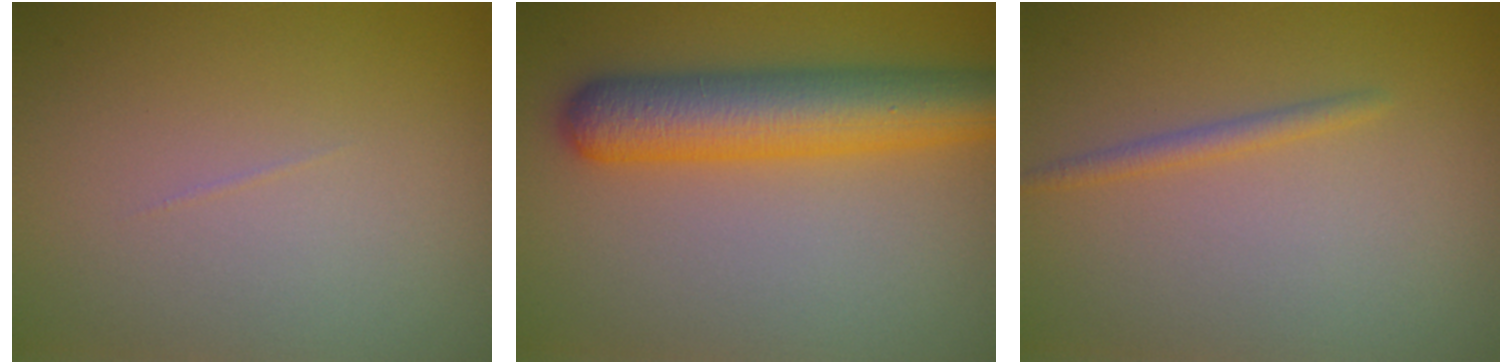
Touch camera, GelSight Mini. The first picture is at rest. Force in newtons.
{"total": 7.9, "press": 7.9, "slide": 0.3}
{"total": 1.3, "press": 1.3, "slide": 0.0}